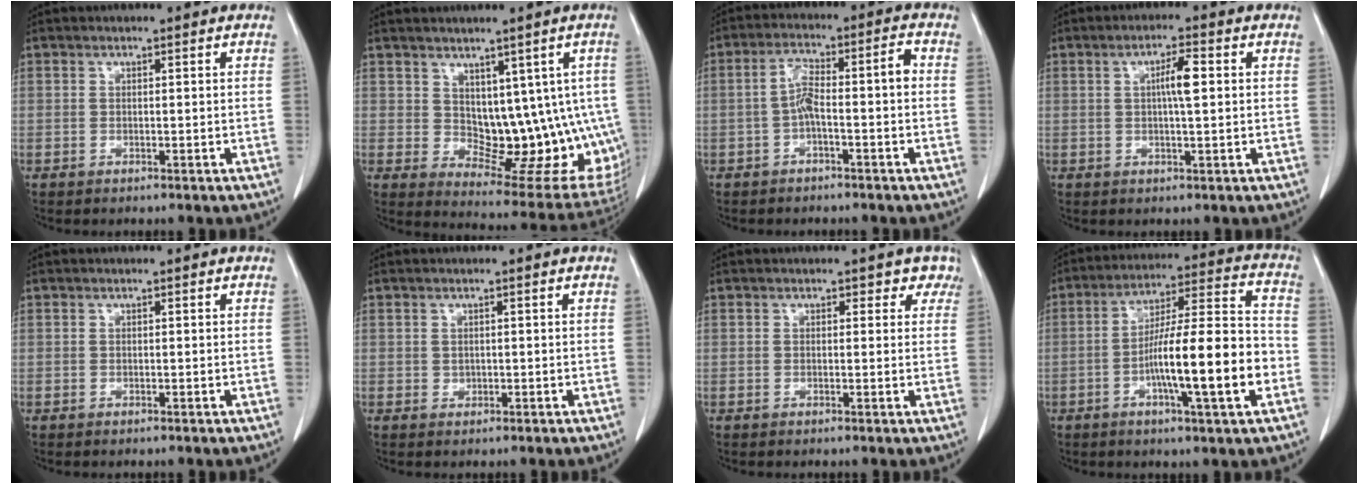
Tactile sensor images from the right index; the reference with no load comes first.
{"total": 13.8, "force": [0.8, 7.9, 11.3], "torque": [-0.115, 0.003, 0.032]}
{"total": 6.3, "force": [-1.2, 1.2, 6.1], "torque": [-0.115, 0.031, -0.022]}
{"total": 4.1, "force": [0.6, 0.4, 4.1], "torque": [-0.071, 0.004, 0.009]}
{"total": 0.0}
{"total": 0.7, "force": [0.0, 0.6, 0.2], "torque": [-0.004, 0.001, 0.001]}
{"total": 2.4, "force": [1.6, 1.7, 0.4], "torque": [0.021, -0.005, -0.001]}
{"total": 16.1, "force": [-4.3, 1.0, 15.5], "torque": [-0.256, 0.007, -0.071]}